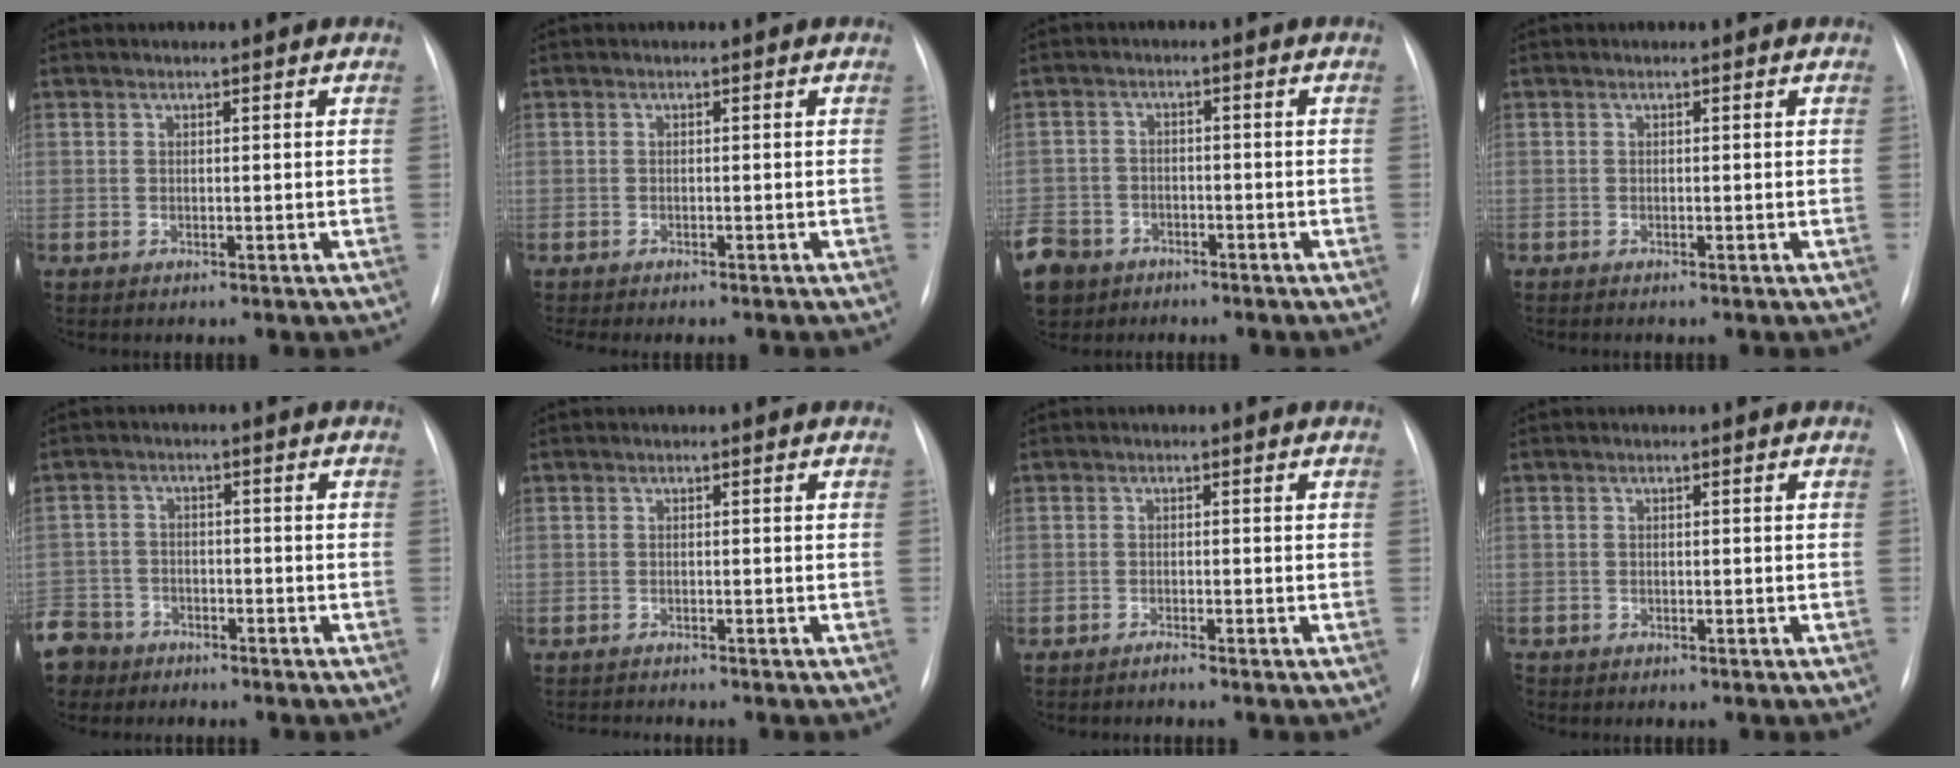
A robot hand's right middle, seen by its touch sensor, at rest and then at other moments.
{"total": 4.5, "force": [-3.9, 0.6, 2.1], "torque": [-0.022, -0.007, -0.047]}
{"total": 13.6, "force": [-7.8, 10.2, 4.5], "torque": [-0.157, -0.006, -0.125]}
{"total": 0.0}
{"total": 9.1, "force": [-6.8, 6.0, 1.1], "torque": [-0.052, -0.005, -0.122]}
{"total": 2.7, "force": [-2.6, -0.5, 0.6], "torque": [-0.007, -0.011, -0.036]}
{"total": 0.8, "force": [-0.8, -0.3, 0.2], "torque": [-0.006, -0.004, -0.012]}
{"total": 1.3, "force": [-1.1, 0.7, 0.3], "torque": [-0.009, -0.002, -0.013]}